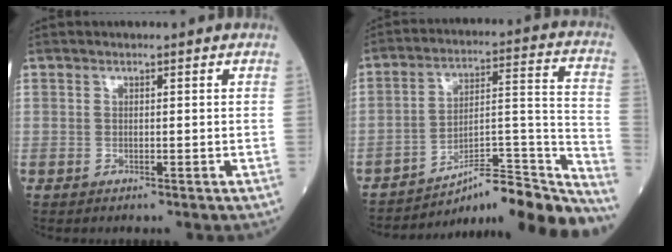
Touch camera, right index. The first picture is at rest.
{"total": 20.6, "force": [-18.8, 1.0, 8.2], "torque": [-0.068, 0.040, -0.277]}